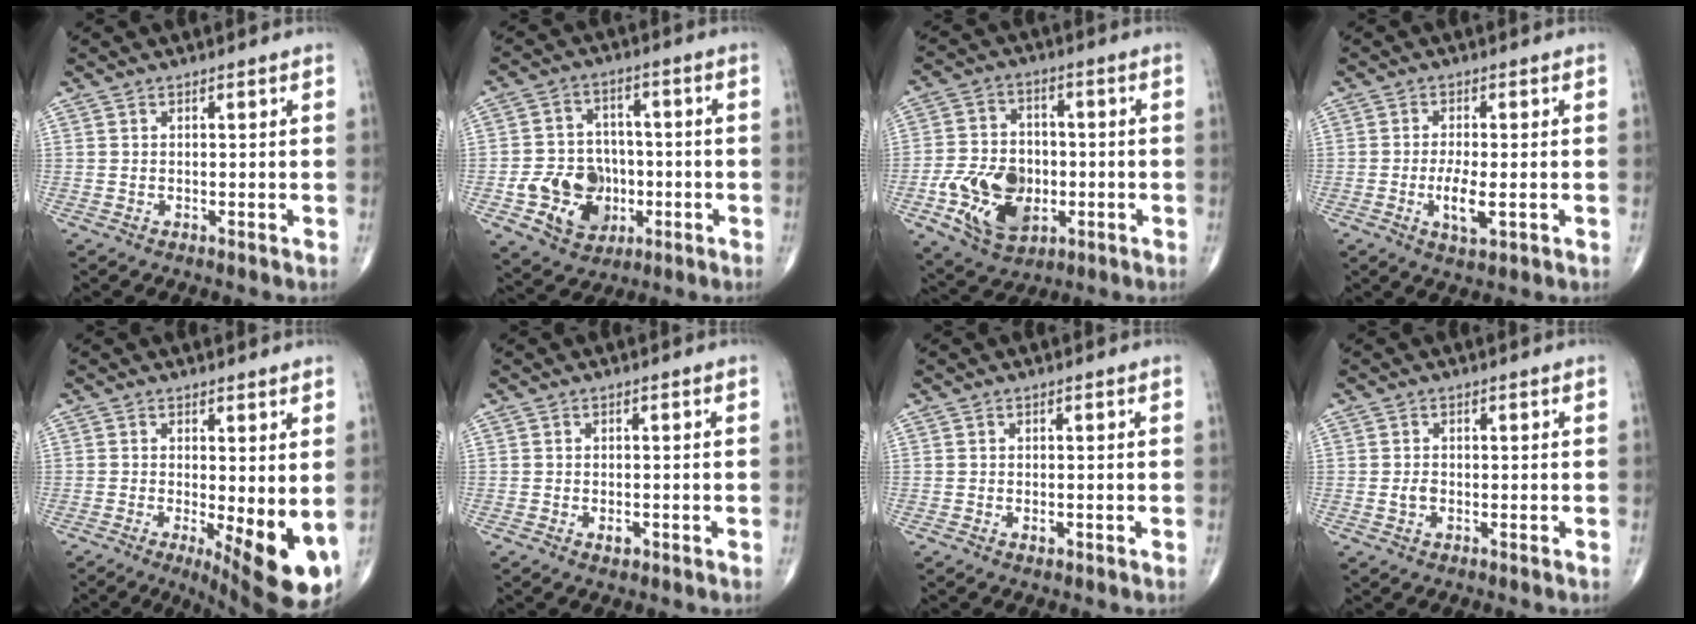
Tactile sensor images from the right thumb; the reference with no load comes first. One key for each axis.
{"total": 12.4, "fx": -3.3, "fy": 10.0, "fz": 6.5, "tx": -0.066, "ty": 0.021, "tz": -0.050}
{"total": 14.3, "fx": -3.6, "fy": 9.8, "fz": 9.7, "tx": -0.153, "ty": 0.010, "tz": -0.057}
{"total": 5.4, "fx": -1.2, "fy": 1.8, "fz": 4.9, "tx": -0.095, "ty": -0.010, "tz": -0.020}
{"total": 11.6, "fx": -2.3, "fy": 3.8, "fz": 10.7, "tx": -0.144, "ty": -0.024, "tz": -0.023}
{"total": 1.7, "fx": -0.7, "fy": 1.0, "fz": 1.2, "tx": -0.017, "ty": 0.001, "tz": -0.010}
{"total": 1.1, "fx": -0.4, "fy": 0.6, "fz": 0.8, "tx": -0.013, "ty": 0.000, "tz": -0.007}
{"total": 1.9, "fx": -0.4, "fy": 1.2, "fz": 1.4, "tx": -0.027, "ty": 0.003, "tz": -0.008}